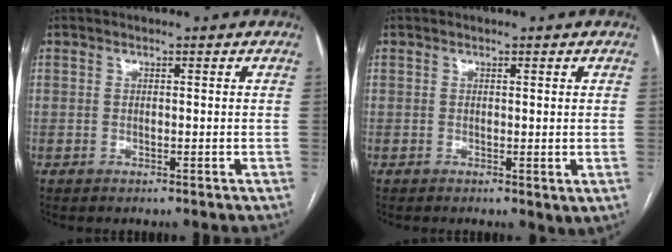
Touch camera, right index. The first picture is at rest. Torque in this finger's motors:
{"motor_torque": [0.36, -0.38, 0.26, 0.04]}